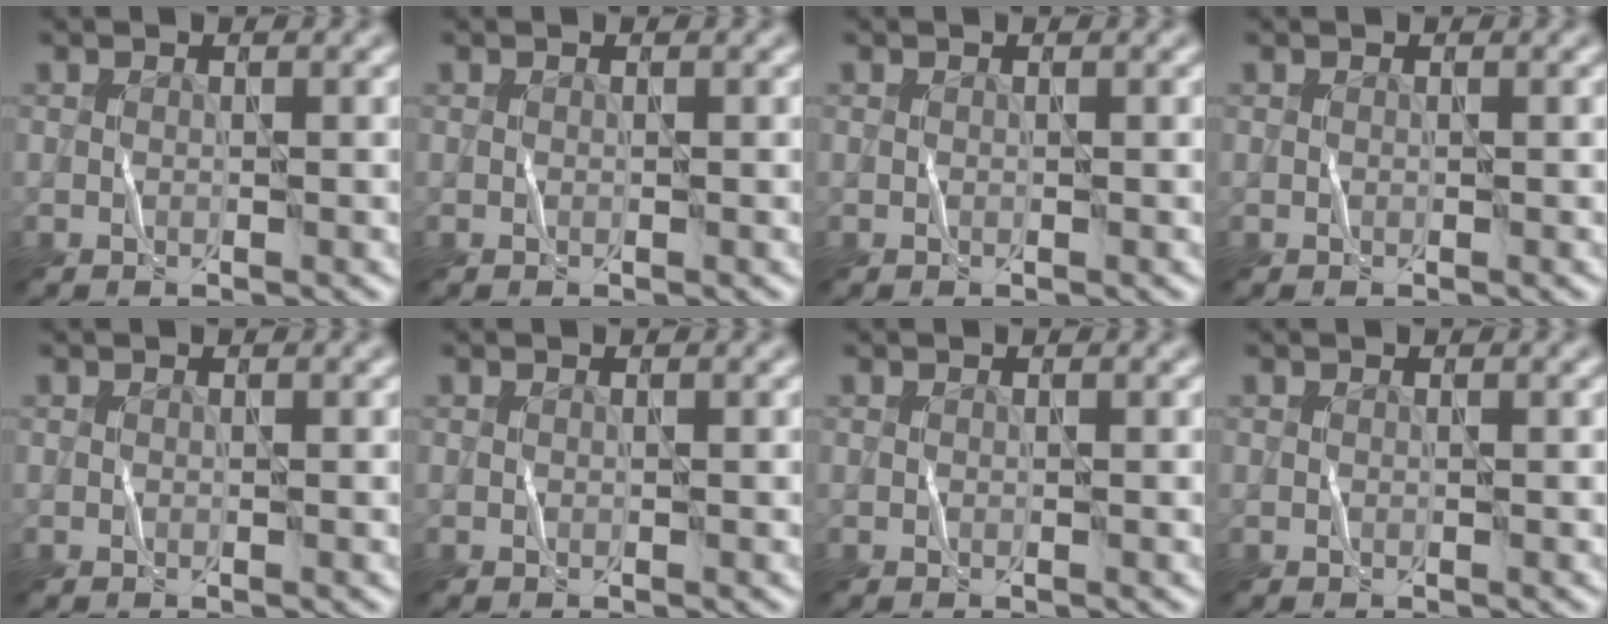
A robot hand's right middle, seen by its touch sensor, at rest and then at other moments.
{"total": 0.0}
{"total": 0.0}
{"total": 0.0}
{"total": 0.0}
{"total": 0.0}
{"total": 0.0}
{"total": 0.0}